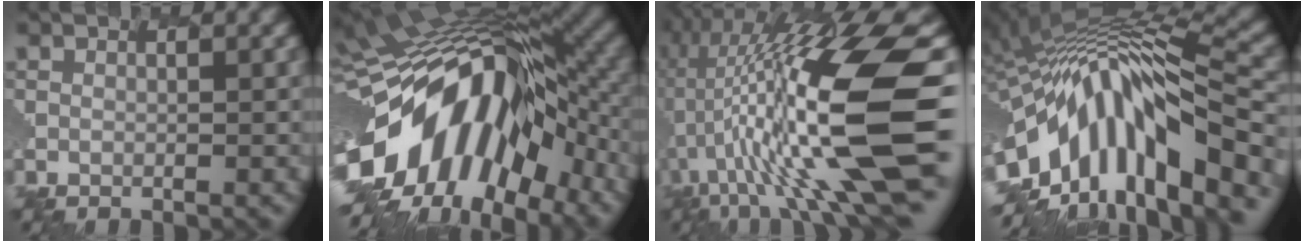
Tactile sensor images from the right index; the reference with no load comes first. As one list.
[{"total": 16.7, "force": [-4.7, 9.5, 12.9], "torque": [-0.249, -0.008, -0.086]}, {"total": 15.7, "force": [0.2, 3.0, 15.4], "torque": [-0.307, 0.021, 0.012]}, {"total": 12.2, "force": [-5.4, 4.8, 9.9], "torque": [-0.182, 0.027, -0.087]}]